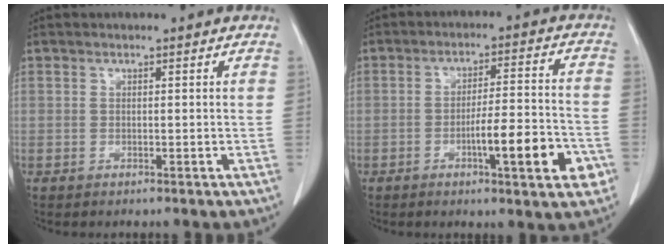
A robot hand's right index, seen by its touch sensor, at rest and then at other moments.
{"total": 10.9, "force": [-4.2, 1.2, 9.9], "torque": [-0.144, 0.006, -0.061]}